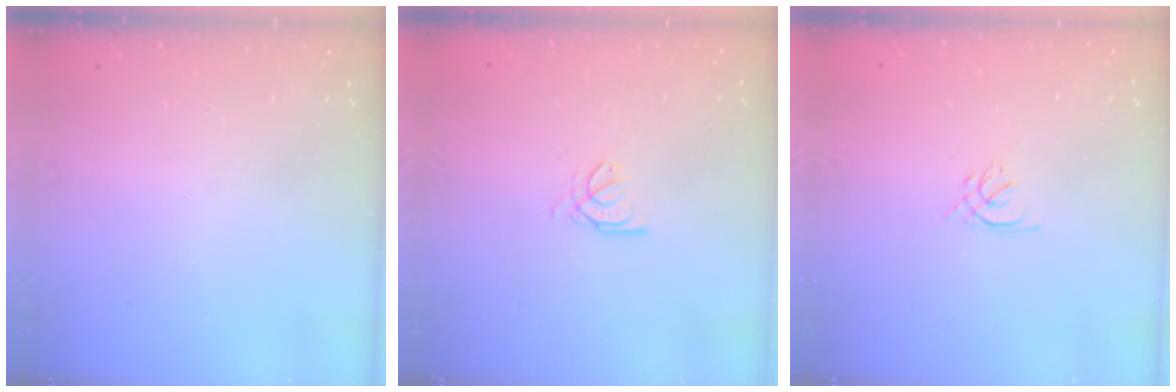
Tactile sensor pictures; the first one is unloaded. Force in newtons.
{"total": 2.7, "press": 2.7, "slide": 0.4}
{"total": 1.4, "press": 1.3, "slide": 0.5}